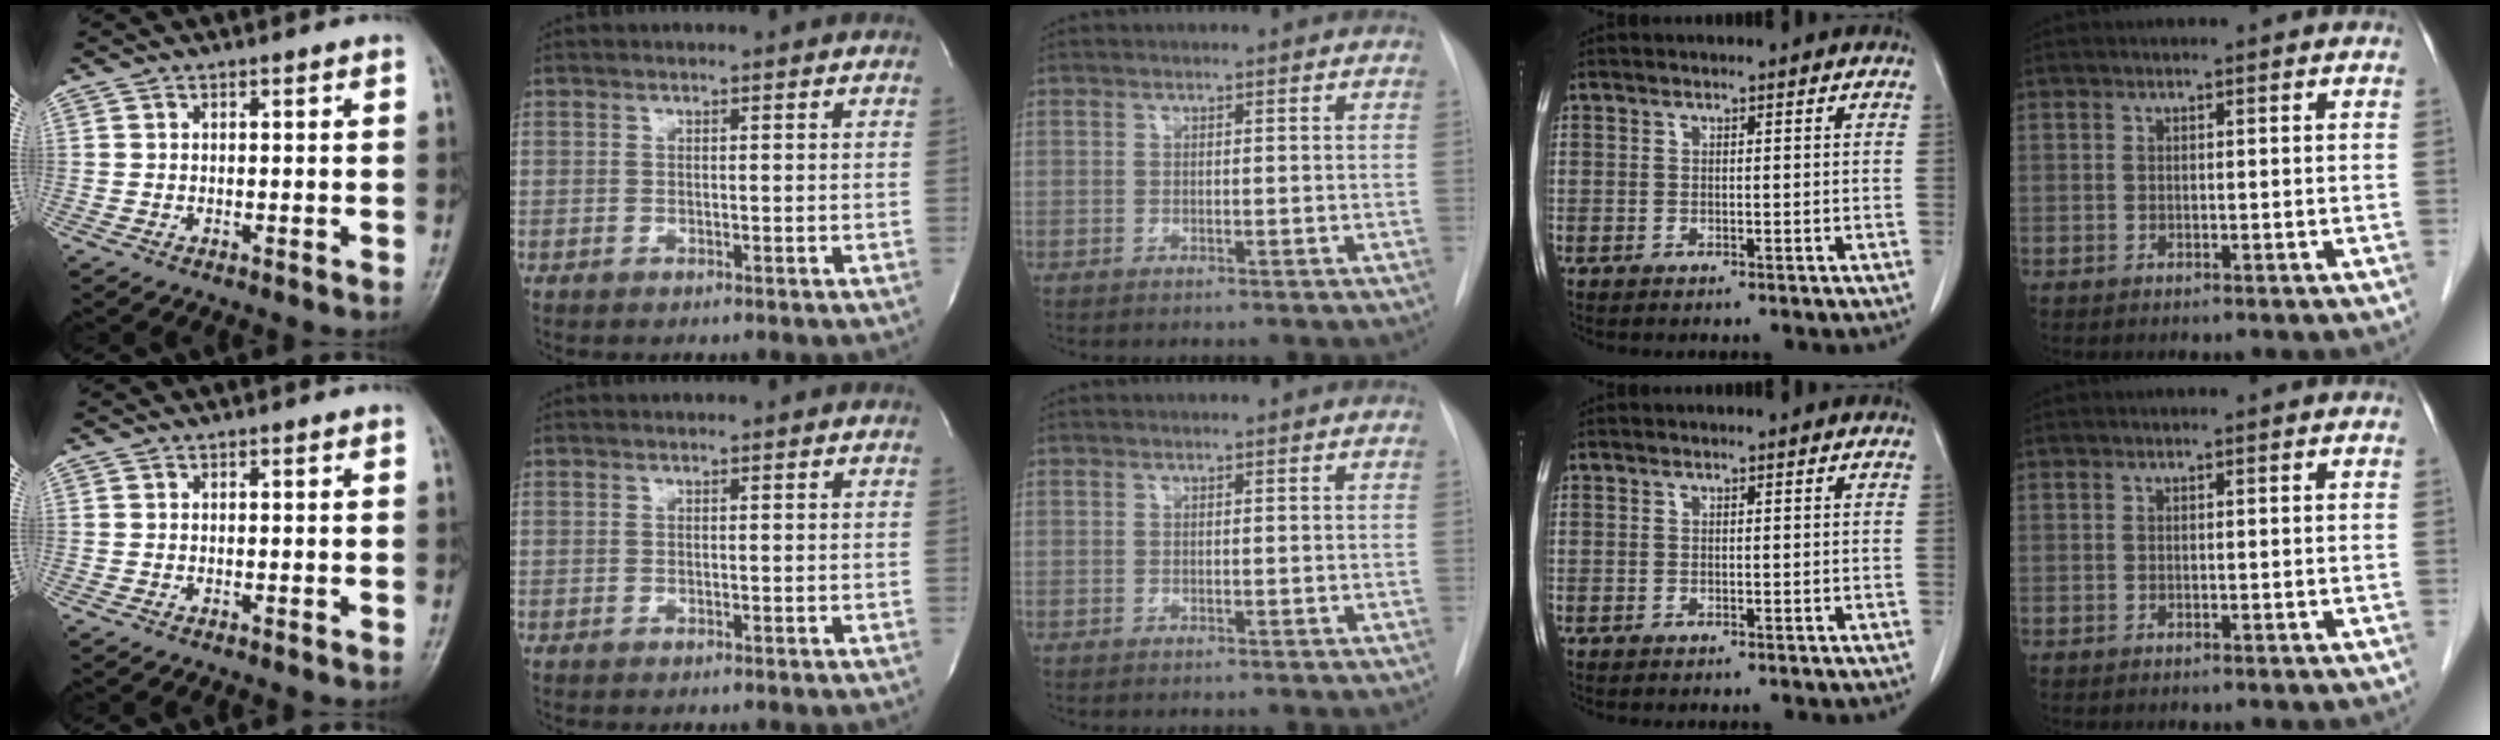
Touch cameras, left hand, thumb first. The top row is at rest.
{}